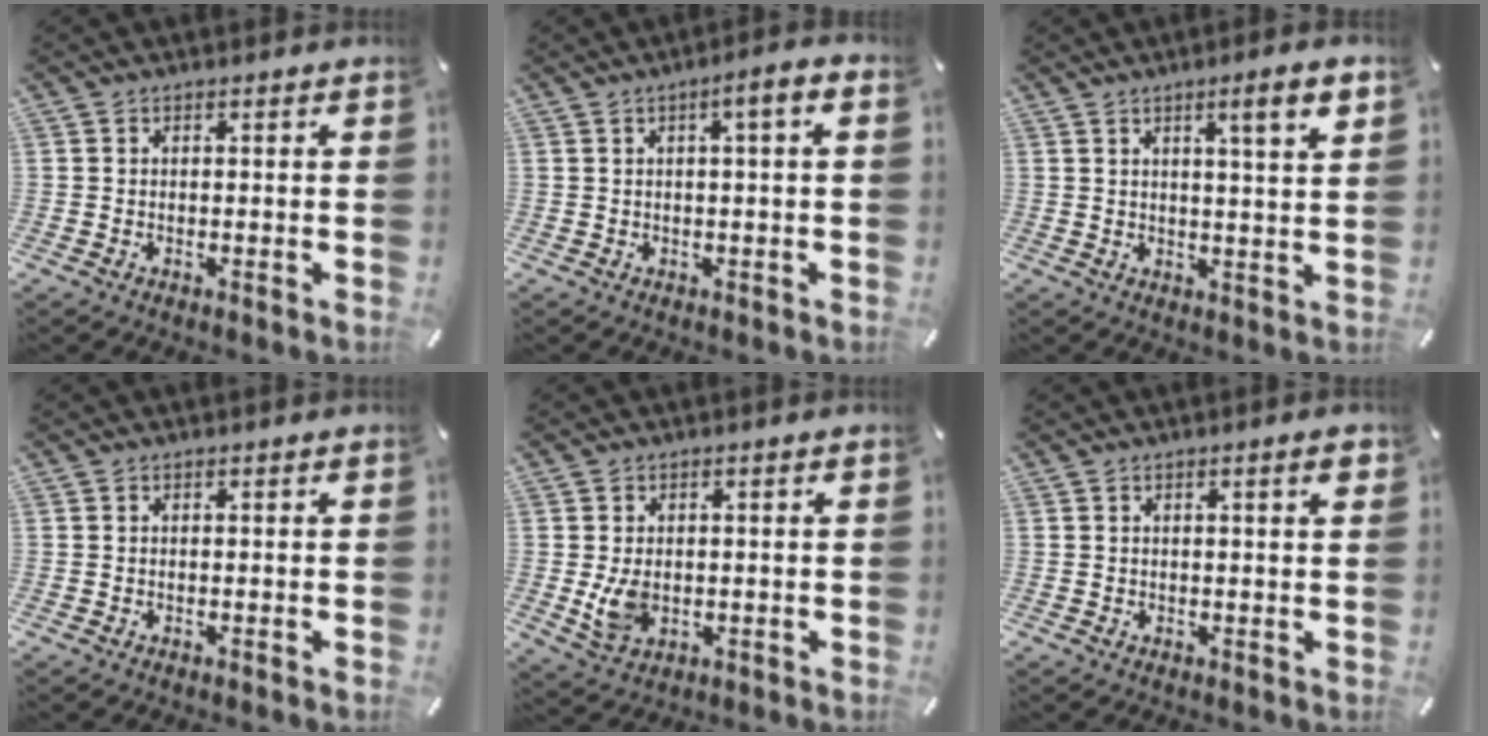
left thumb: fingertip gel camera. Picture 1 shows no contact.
{"total": 4.4, "force": [0.7, 0.5, 4.3], "torque": [-0.072, 0.000, 0.008]}
{"total": 7.2, "force": [3.6, 0.3, 6.2], "torque": [-0.095, -0.014, 0.051]}
{"total": 0.0}
{"total": 5.9, "force": [-0.2, 4.1, 4.3], "torque": [-0.095, -0.005, -0.006]}
{"total": 2.8, "force": [1.0, 0.4, 2.6], "torque": [-0.044, 0.001, 0.013]}